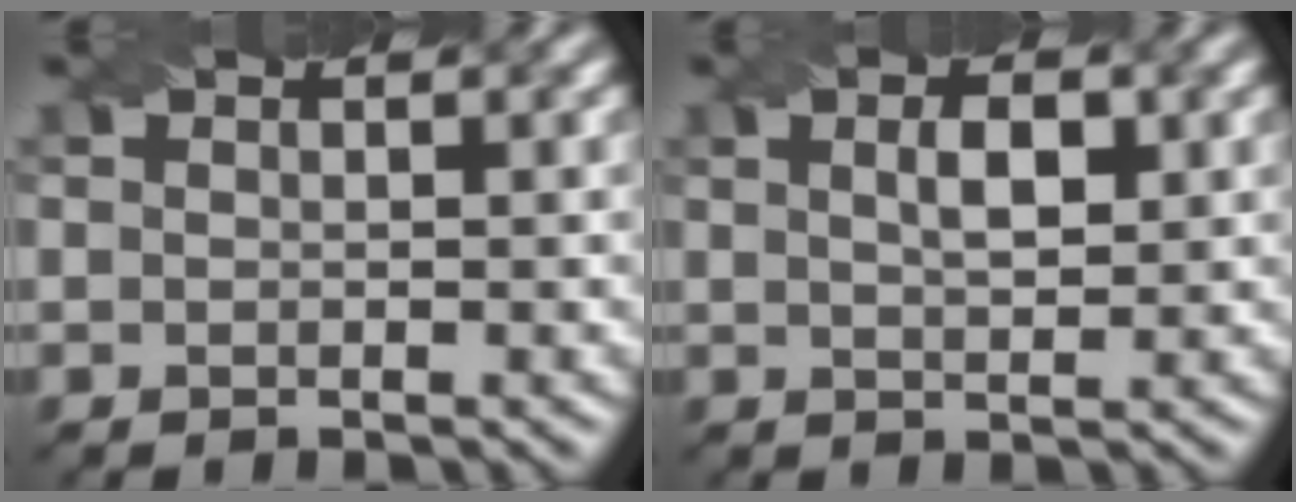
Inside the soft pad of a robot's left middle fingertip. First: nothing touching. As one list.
[{"total": 2.5, "force": [0.8, 0.9, 2.2], "torque": [-0.039, 0.003, 0.016]}]